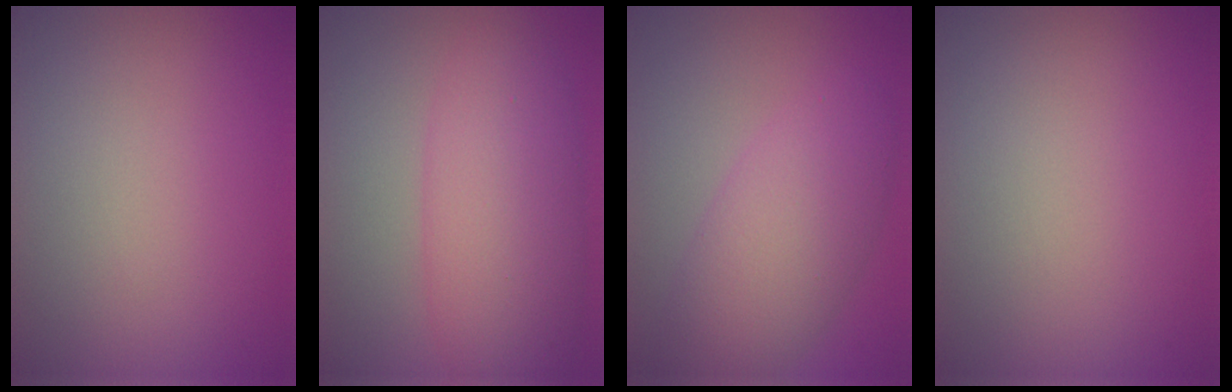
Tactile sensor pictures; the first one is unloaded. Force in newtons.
{"total": 7.2, "press": 7.2, "slide": 0.3}
{"total": 6.0, "press": 6.0, "slide": 0.4}
{"total": 0.0}